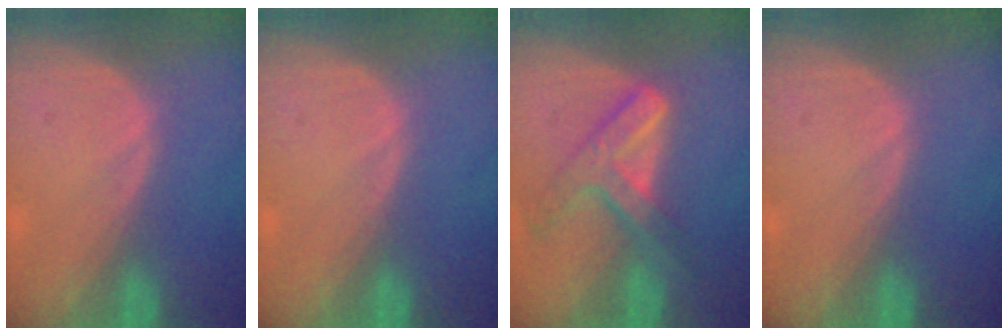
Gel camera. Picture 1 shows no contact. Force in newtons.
{"total": 0.0}
{"total": 7.4, "press": 6.2, "slide": 4.1}
{"total": 0.0}